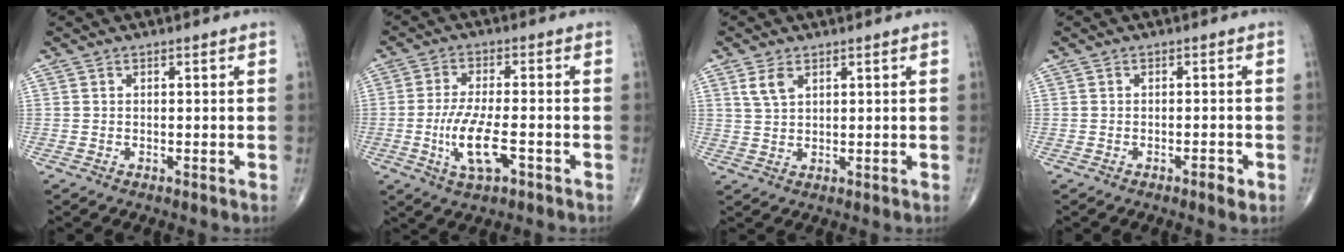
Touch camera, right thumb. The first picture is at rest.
{"total": 8.7, "force": [-2.7, 2.9, 7.8], "torque": [-0.162, 0.005, -0.047]}
{"total": 3.5, "force": [1.9, 1.9, 2.3], "torque": [-0.044, -0.003, 0.042]}
{"total": 1.8, "force": [-1.0, 0.5, 1.4], "torque": [-0.023, 0.001, -0.017]}